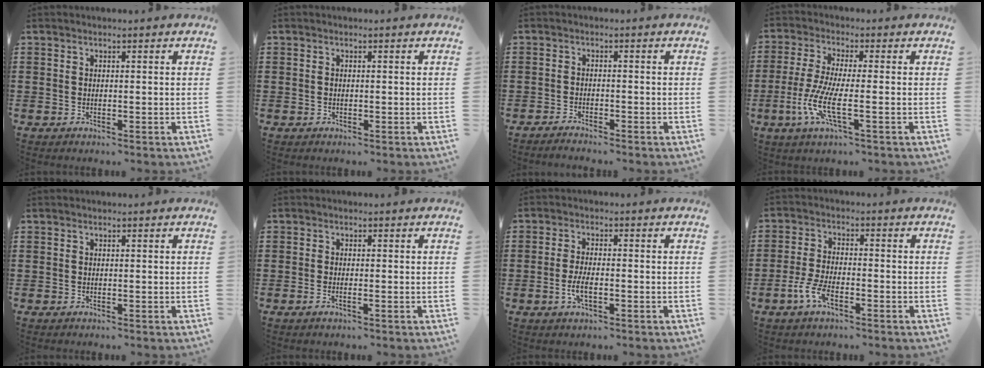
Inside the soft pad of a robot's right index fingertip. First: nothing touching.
{"total": 0.0}
{"total": 1.5, "force": [-1.5, -0.1, 0.1], "torque": [-0.006, 0.000, -0.030]}
{"total": 7.5, "force": [-2.3, 1.2, 7.0], "torque": [-0.170, -0.021, -0.054]}
{"total": 0.0}
{"total": 1.0, "force": [-0.4, 0.2, 0.9], "torque": [-0.017, -0.003, -0.008]}
{"total": 3.4, "force": [-1.1, 1.1, 3.1], "torque": [-0.067, -0.003, -0.022]}
{"total": 4.8, "force": [-2.7, 1.6, 3.6], "torque": [-0.094, -0.005, -0.057]}